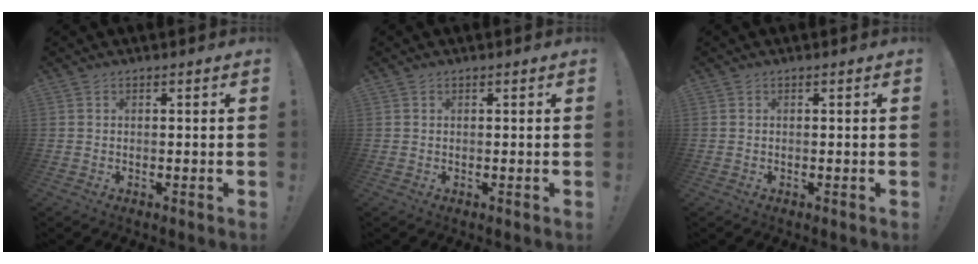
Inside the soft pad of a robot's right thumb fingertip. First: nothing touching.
{"total": 0.0}
{"total": 0.0}